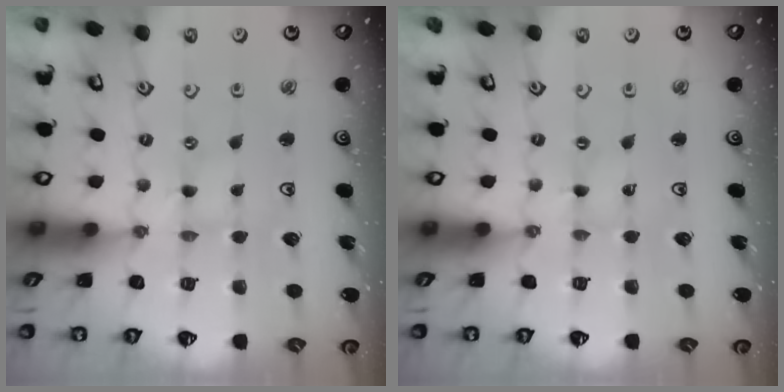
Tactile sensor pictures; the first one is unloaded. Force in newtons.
{"total": 0.0}